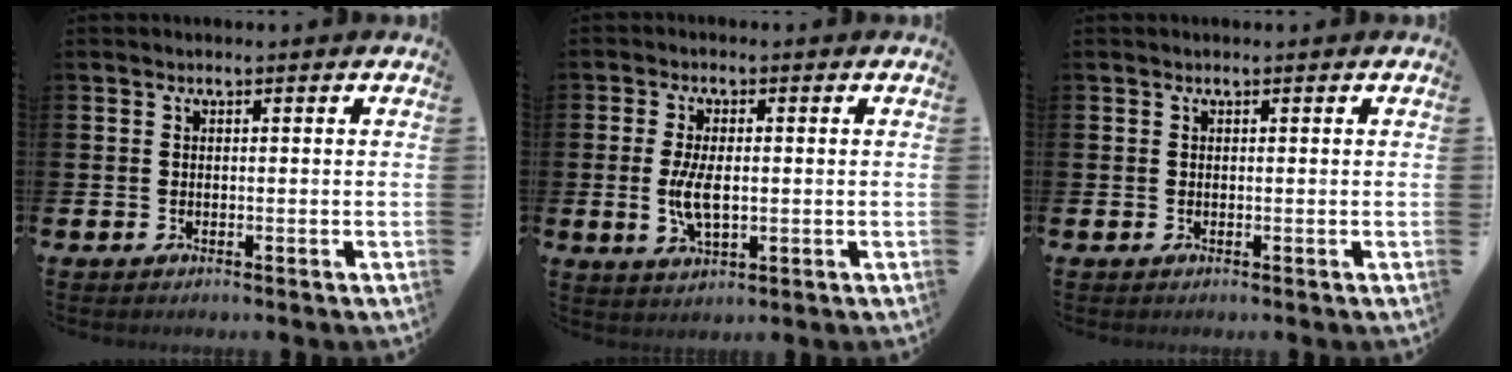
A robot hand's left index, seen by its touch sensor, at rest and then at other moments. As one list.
[{"total": 5.3, "force": [-0.2, 2.5, 4.7], "torque": [-0.098, -0.002, -0.008]}, {"total": 0.0}]